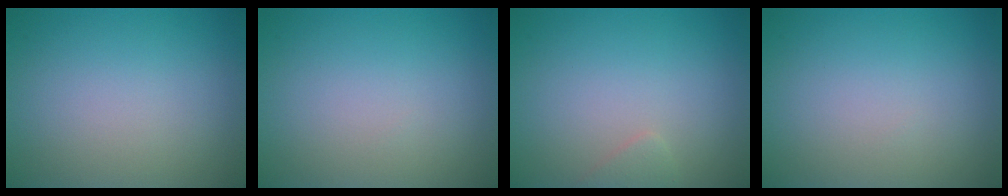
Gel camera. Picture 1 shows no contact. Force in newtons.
{"total": 0.0}
{"total": 0.8, "press": 0.8, "slide": 0.0}
{"total": 0.0}